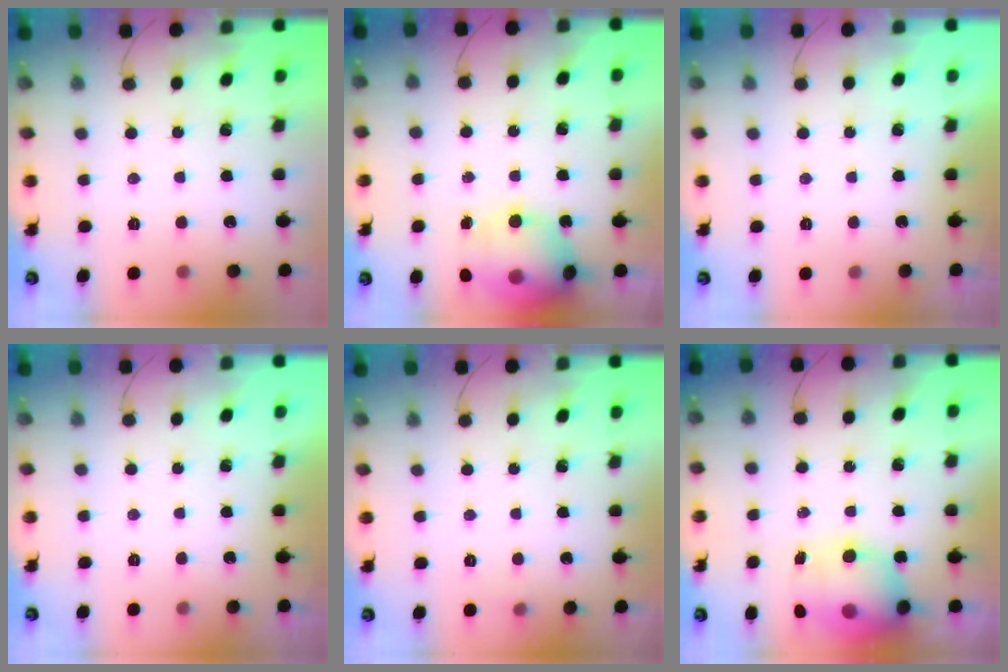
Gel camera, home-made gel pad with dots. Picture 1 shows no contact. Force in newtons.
{"total": 17.5, "press": 17.2, "slide": 3.5}
{"total": 0.0}
{"total": 0.0}
{"total": 2.7, "press": 2.0, "slide": 1.8}
{"total": 13.2, "press": 12.8, "slide": 3.3}